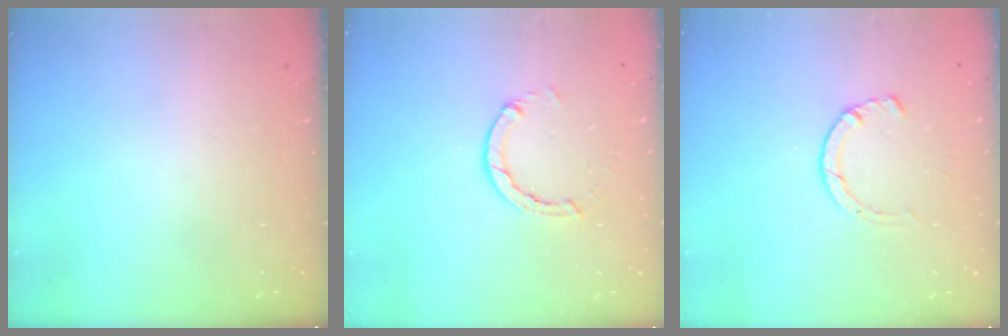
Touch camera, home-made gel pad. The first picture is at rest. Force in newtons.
{"total": 3.2, "press": 3.1, "slide": 0.4}
{"total": 1.2, "press": 1.2, "slide": 0.3}